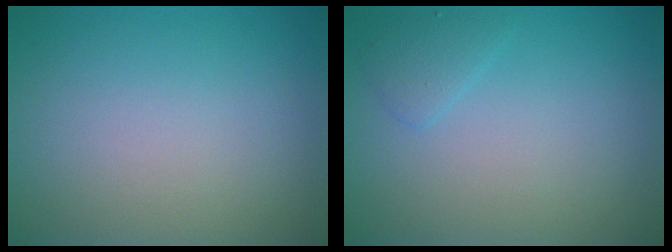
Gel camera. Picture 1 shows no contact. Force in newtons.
{"total": 1.3, "press": 1.3, "slide": 0.1}